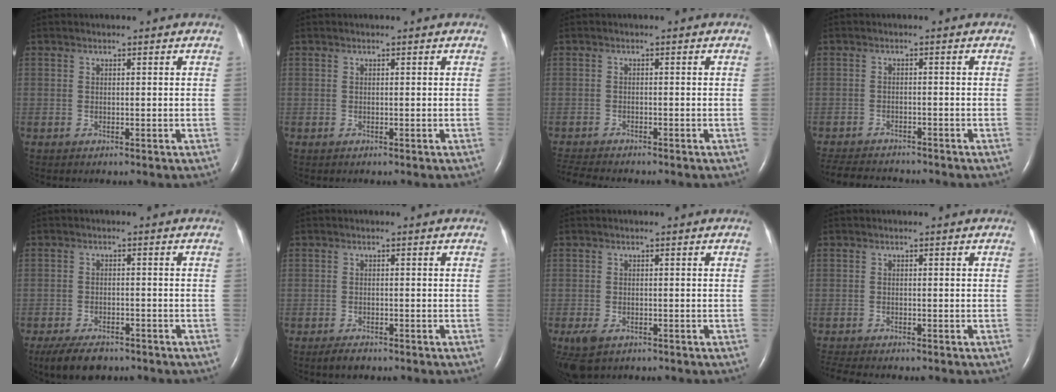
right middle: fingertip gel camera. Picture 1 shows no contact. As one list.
[{"total": 0.0}, {"total": 4.7, "force": [-4.4, 0.4, 1.6], "torque": [-0.027, -0.014, -0.072]}, {"total": 8.8, "force": [-8.1, 1.8, 2.7], "torque": [-0.048, -0.007, -0.118]}, {"total": 6.6, "force": [-5.0, 2.8, 3.2], "torque": [-0.059, -0.006, -0.080]}, {"total": 1.9, "force": [-1.5, 0.6, 1.0], "torque": [-0.026, -0.004, -0.023]}, {"total": 4.5, "force": [-2.6, 2.5, 2.6], "torque": [-0.061, -0.011, -0.040]}, {"total": 3.8, "force": [-3.4, 0.3, 1.6], "torque": [-0.028, -0.010, -0.055]}]